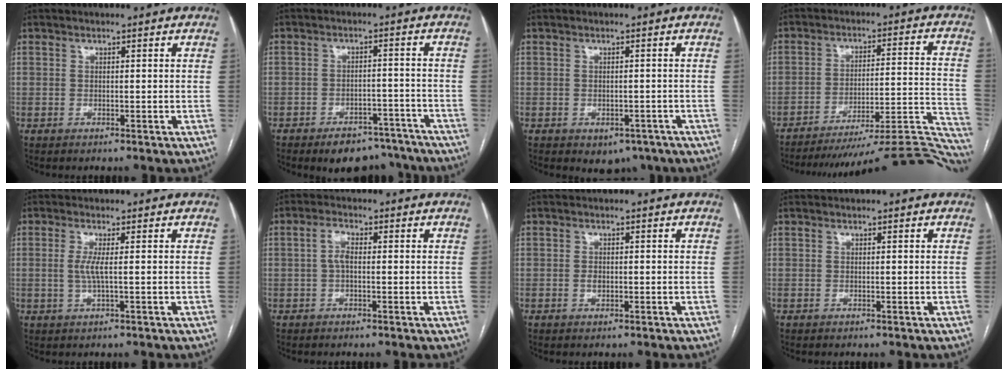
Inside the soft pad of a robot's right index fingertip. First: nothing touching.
{"total": 10.1, "force": [-8.5, 4.5, 3.0], "torque": [-0.017, 0.016, -0.108]}
{"total": 4.4, "force": [-2.9, 2.8, 1.6], "torque": [-0.006, 0.003, -0.030]}
{"total": 26.7, "force": [-25.3, 0.8, 8.4], "torque": [-0.020, 0.009, -0.333]}
{"total": 2.6, "force": [0.1, -0.1, 2.6], "torque": [-0.060, -0.003, 0.001]}
{"total": 2.8, "force": [0.1, 1.2, 2.5], "torque": [-0.050, 0.010, 0.000]}
{"total": 1.2, "force": [-0.2, 0.8, 0.9], "torque": [-0.015, 0.001, -0.002]}
{"total": 0.0}